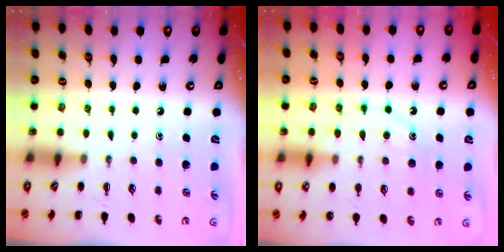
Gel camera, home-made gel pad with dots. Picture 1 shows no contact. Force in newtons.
{"total": 11.9, "press": 11.9, "slide": 0.8}